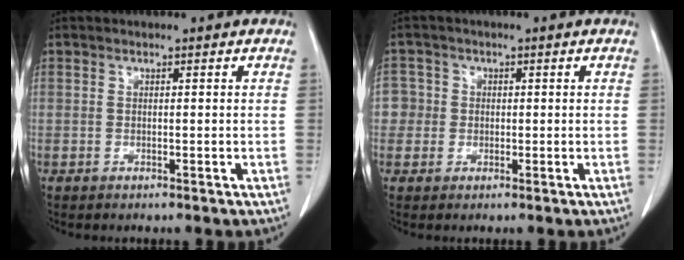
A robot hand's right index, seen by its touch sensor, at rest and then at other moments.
{"total": 3.2, "force": [0.0, 3.2, -0.1], "torque": [0.017, 0.012, -0.004]}